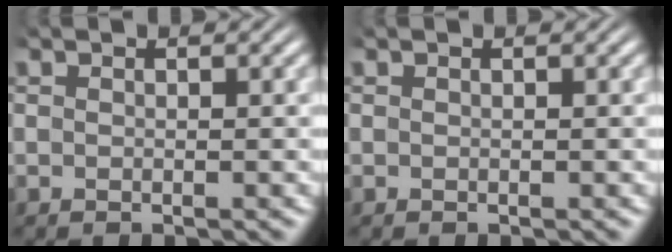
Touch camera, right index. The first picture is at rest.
{"total": 0.0}